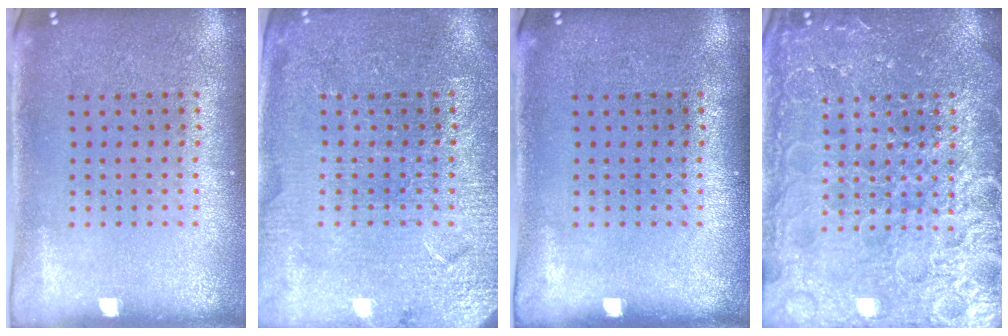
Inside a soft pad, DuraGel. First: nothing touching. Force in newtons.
{"total": 3.3, "press": 3.2, "slide": 0.6}
{"total": 0.0}
{"total": 6.9, "press": 6.9, "slide": 0.8}